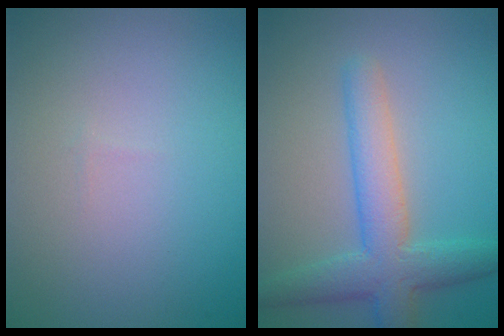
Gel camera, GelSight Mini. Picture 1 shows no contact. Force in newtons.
{"total": 5.4, "press": 5.4, "slide": 0.2}